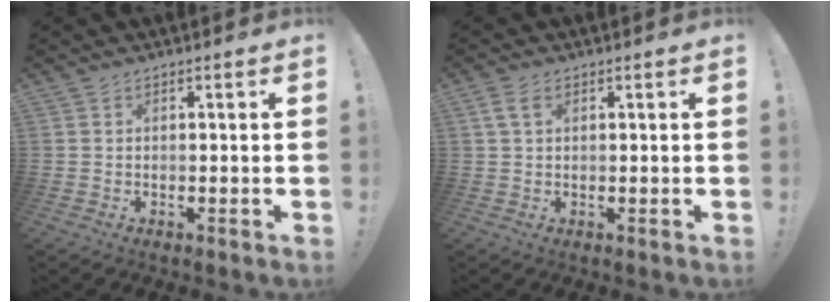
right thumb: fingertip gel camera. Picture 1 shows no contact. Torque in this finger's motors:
{"motor_torque": [0.70, 0.73, 0.04, 0.06, 0.16]}